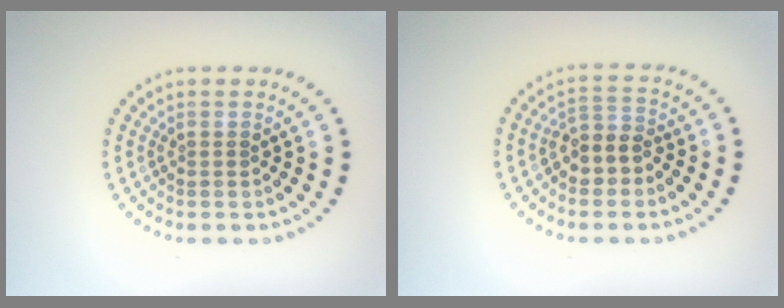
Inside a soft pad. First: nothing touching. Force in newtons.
{"total": 3.0, "press": 2.6, "slide": 1.4}